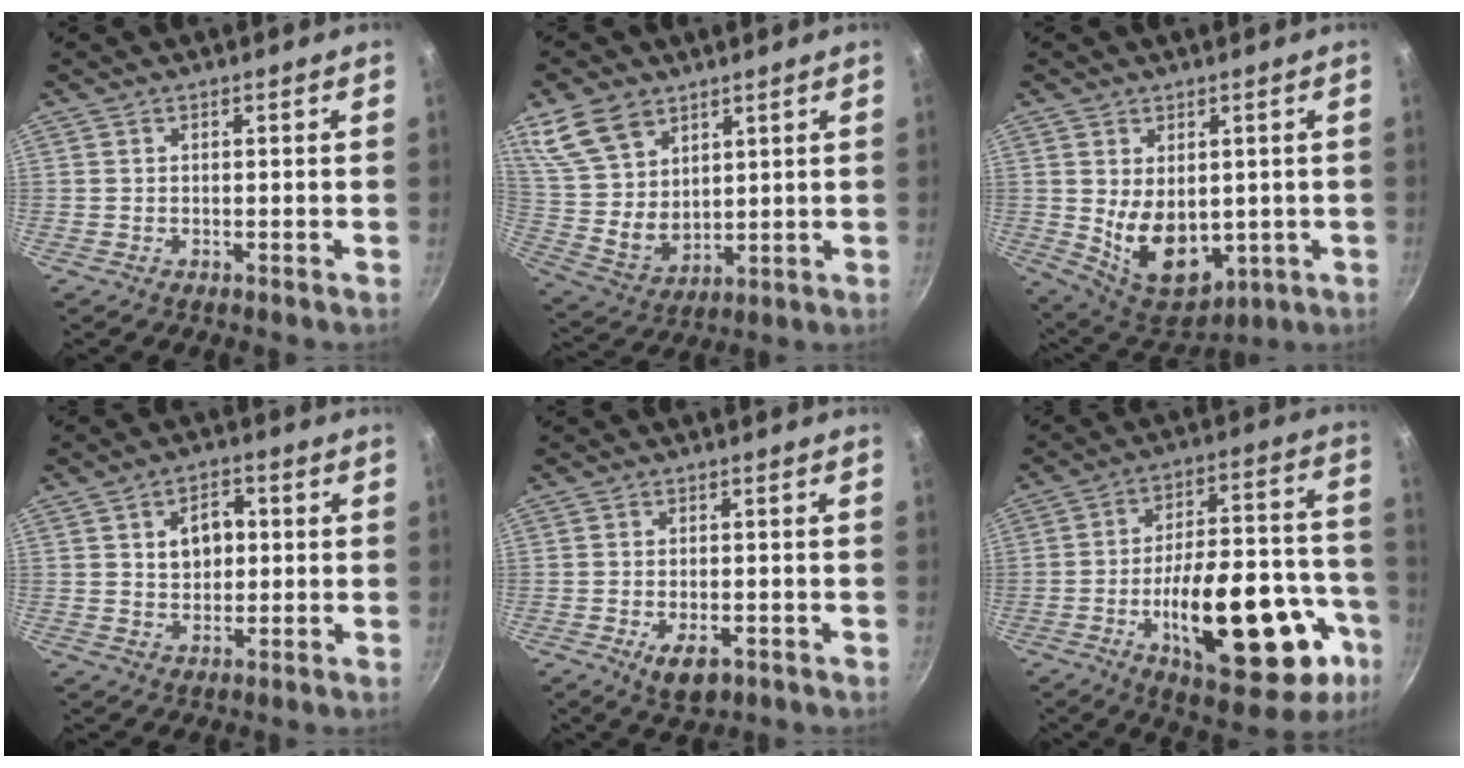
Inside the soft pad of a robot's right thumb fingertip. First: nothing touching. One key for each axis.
{"total": 13.5, "fx": 7.7, "fy": 8.8, "fz": 6.7, "tx": -0.106, "ty": -0.034, "tz": 0.169}
{"total": 13.0, "fx": -0.4, "fy": 8.6, "fz": 9.8, "tx": -0.130, "ty": -0.029, "tz": 0.024}
{"total": 6.7, "fx": 1.1, "fy": 4.8, "fz": 4.5, "tx": -0.045, "ty": 0.006, "tz": 0.016}
{"total": 5.9, "fx": -2.4, "fy": 3.1, "fz": 4.4, "tx": -0.064, "ty": 0.004, "tz": -0.031}
{"total": 28.9, "fx": -10.3, "fy": 12.7, "fz": 23.9, "tx": -0.309, "ty": 0.045, "tz": -0.135}